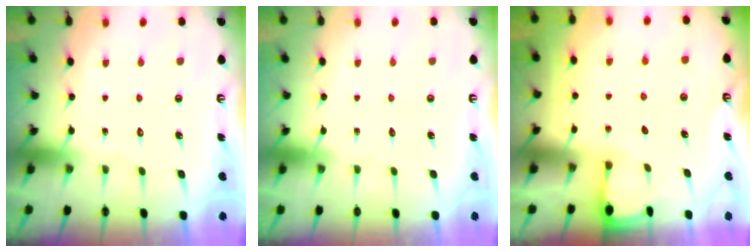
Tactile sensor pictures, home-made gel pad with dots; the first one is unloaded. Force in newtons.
{"total": 0.0}
{"total": 1.3, "press": 1.3, "slide": 0.2}